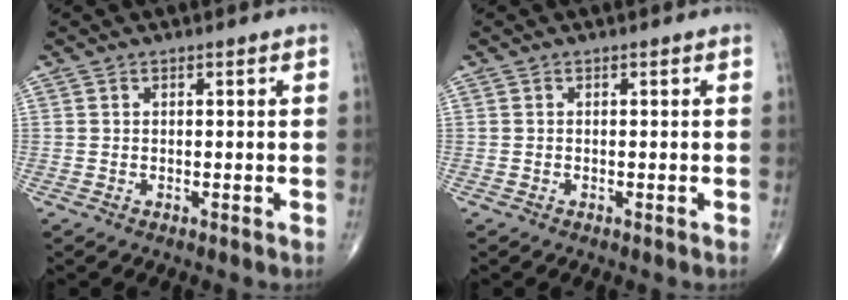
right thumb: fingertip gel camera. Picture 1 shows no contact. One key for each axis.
{"total": 0.0}